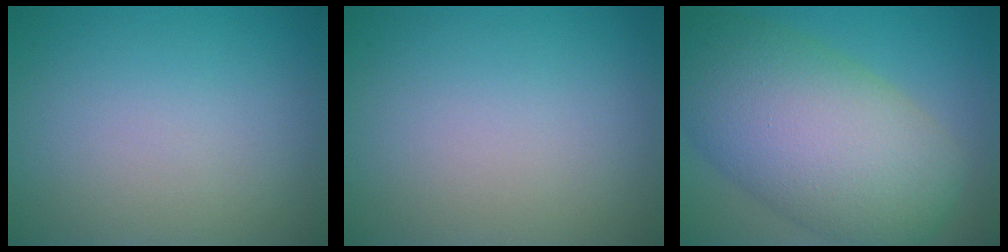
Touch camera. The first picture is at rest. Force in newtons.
{"total": 0.0}
{"total": 12.7, "press": 12.7, "slide": 0.5}